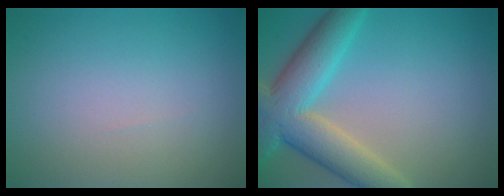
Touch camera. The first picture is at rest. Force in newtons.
{"total": 8.2, "press": 8.1, "slide": 0.6}